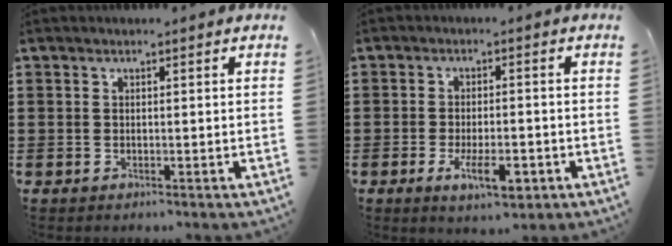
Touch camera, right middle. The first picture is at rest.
{"total": 5.5, "force": [-2.4, 2.2, 4.5], "torque": [-0.075, -0.003, -0.046]}